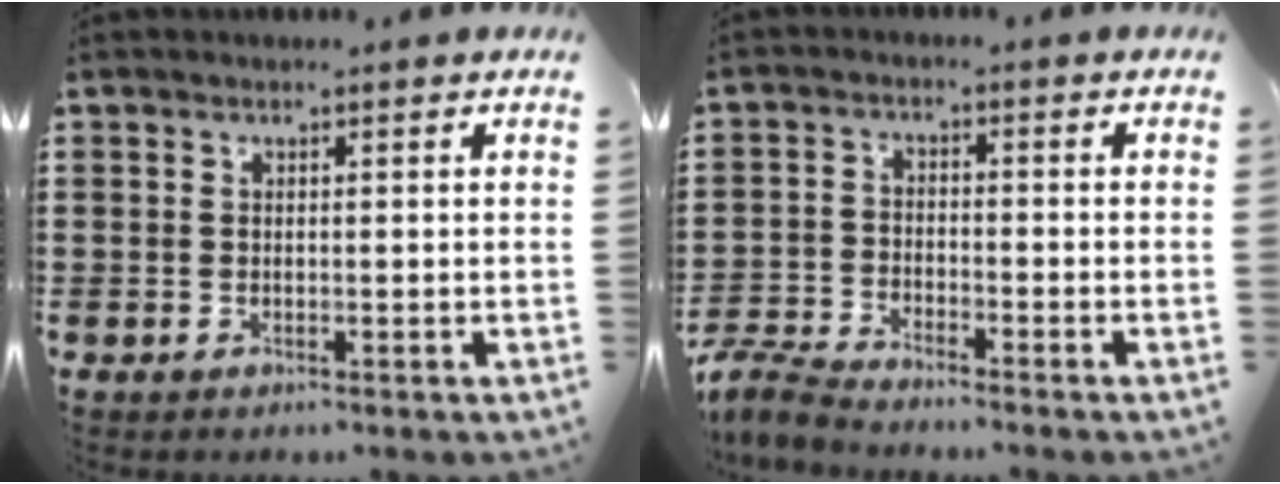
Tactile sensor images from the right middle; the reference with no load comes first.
{"total": 4.2, "force": [-4.1, 0.3, 1.2], "torque": [-0.050, -0.011, -0.089]}